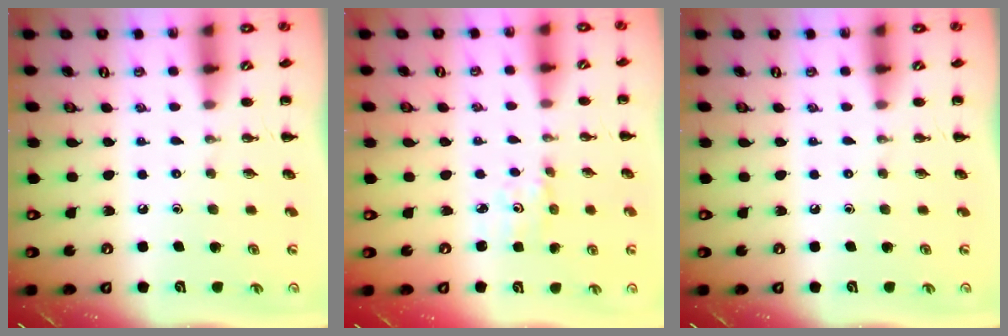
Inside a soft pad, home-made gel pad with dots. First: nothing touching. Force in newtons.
{"total": 1.5, "press": 1.5, "slide": 0.3}
{"total": 0.0}